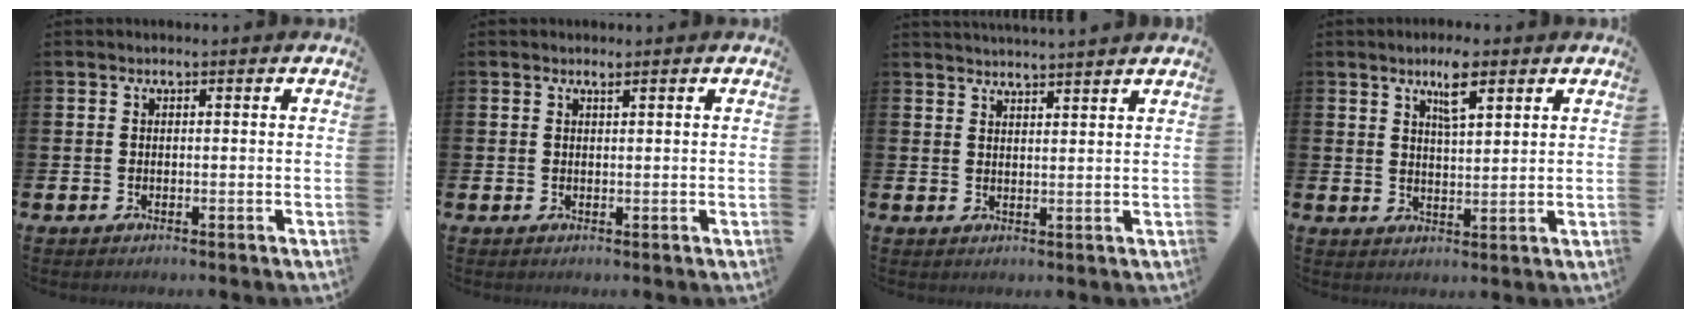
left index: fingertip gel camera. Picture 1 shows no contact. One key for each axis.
{"total": 0.7, "fx": 0.6, "fy": 0.0, "fz": 0.5, "tx": 0.001, "ty": -0.004, "tz": 0.008}
{"total": 3.0, "fx": 2.9, "fy": -0.6, "fz": -0.1, "tx": -0.003, "ty": -0.018, "tz": 0.054}
{"total": 5.5, "fx": 4.1, "fy": 1.3, "fz": 3.5, "tx": -0.051, "ty": -0.019, "tz": 0.064}